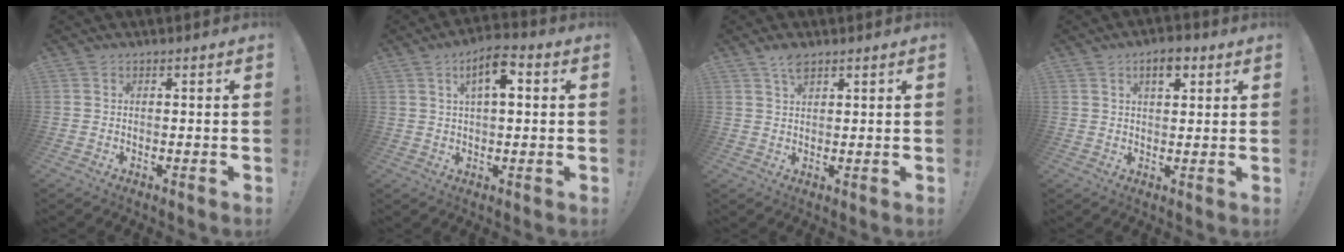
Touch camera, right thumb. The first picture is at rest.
{"total": 8.2, "force": [2.6, 3.2, 7.1], "torque": [-0.109, -0.001, 0.040]}
{"total": 3.7, "force": [2.5, 1.3, 2.4], "torque": [-0.045, -0.009, 0.043]}
{"total": 5.7, "force": [2.7, 2.7, 4.2], "torque": [-0.051, -0.007, 0.042]}